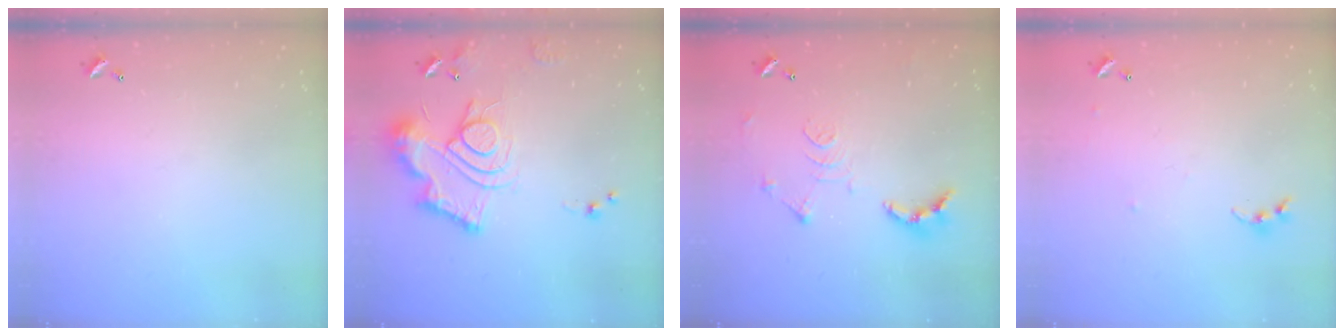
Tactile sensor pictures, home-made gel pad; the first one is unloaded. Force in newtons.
{"total": 13.8, "press": 13.8, "slide": 1.3}
{"total": 12.0, "press": 11.9, "slide": 1.3}
{"total": 5.1, "press": 5.0, "slide": 0.5}